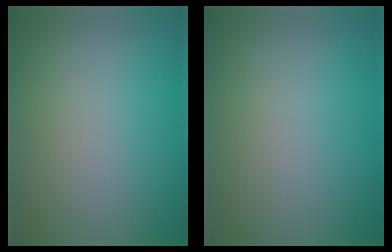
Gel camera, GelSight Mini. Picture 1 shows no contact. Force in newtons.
{"total": 0.0}